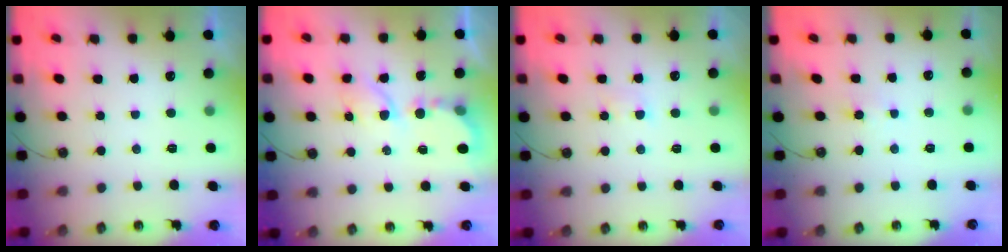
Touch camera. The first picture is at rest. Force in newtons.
{"total": 6.3, "press": 6.3, "slide": 0.6}
{"total": 2.8, "press": 2.7, "slide": 0.5}
{"total": 3.6, "press": 3.5, "slide": 0.4}